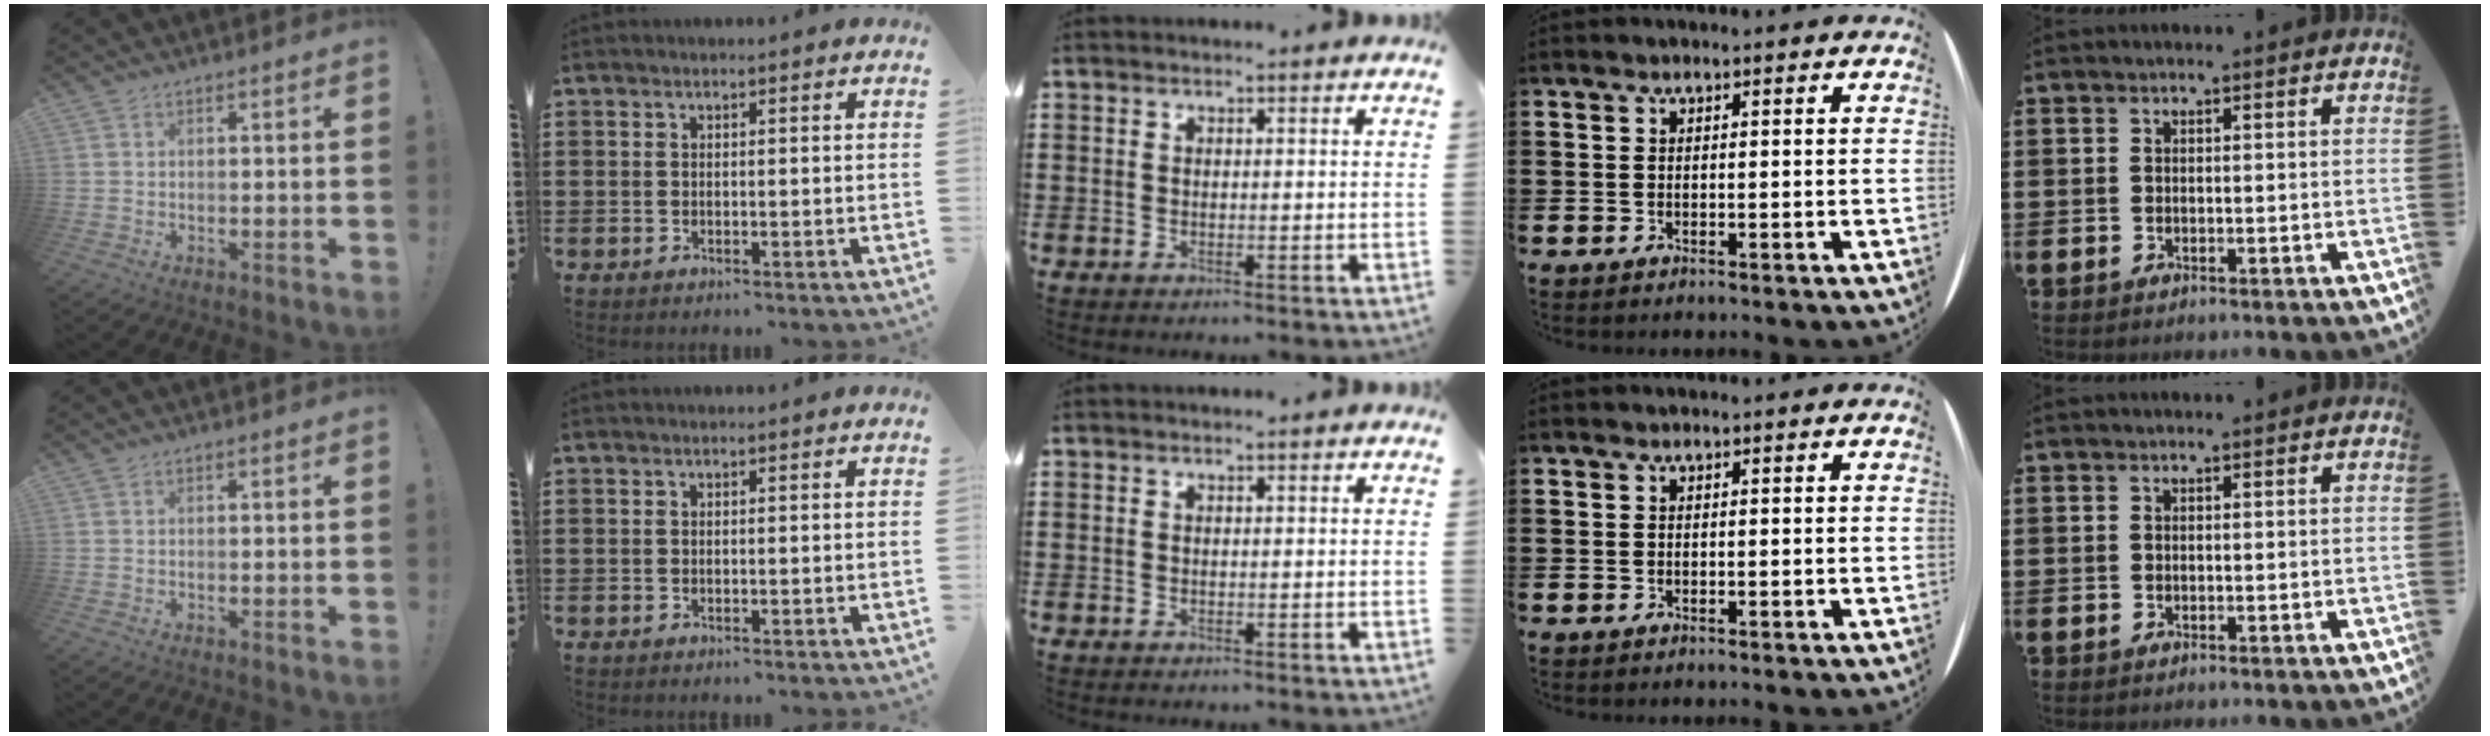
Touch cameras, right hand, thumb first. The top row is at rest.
{}